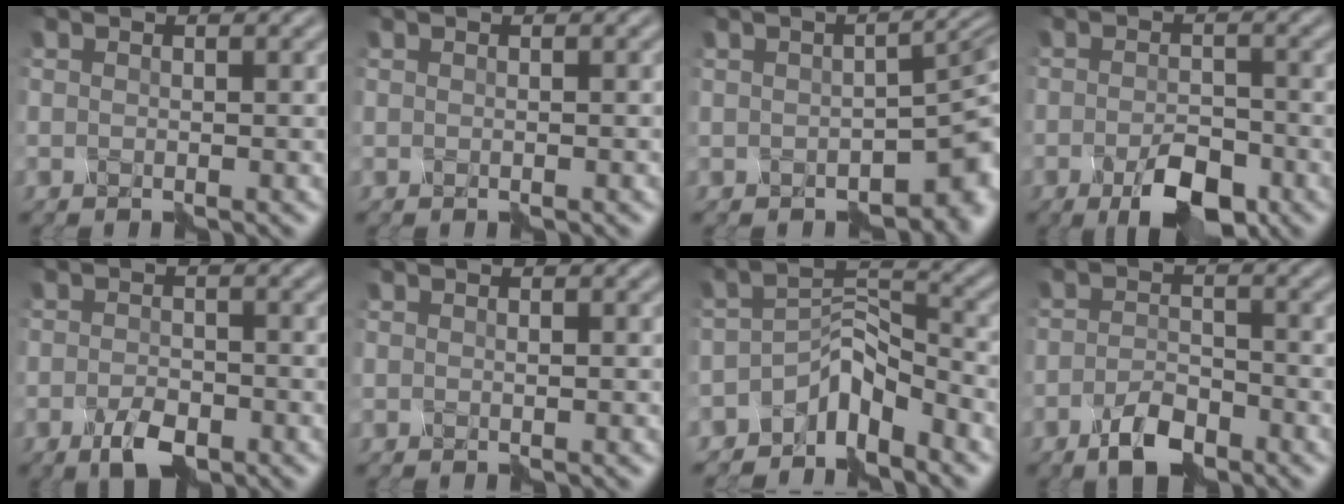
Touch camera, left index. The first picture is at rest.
{"total": 0.0}
{"total": 5.2, "force": [-3.1, 2.5, 3.4], "torque": [-0.029, -0.013, -0.041]}
{"total": 3.6, "force": [-2.4, 1.3, 2.4], "torque": [-0.052, 0.001, -0.042]}
{"total": 2.5, "force": [-1.7, 1.0, 1.5], "torque": [-0.038, 0.002, -0.035]}
{"total": 0.0}
{"total": 3.5, "force": [-3.0, 0.9, 1.6], "torque": [-0.024, 0.018, -0.058]}
{"total": 3.1, "force": [-2.4, 1.0, 1.7], "torque": [-0.042, 0.002, -0.048]}